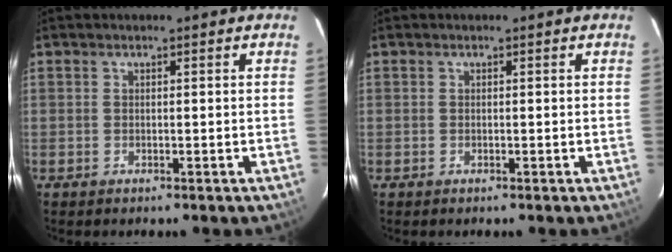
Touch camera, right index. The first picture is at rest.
{"total": 0.0}